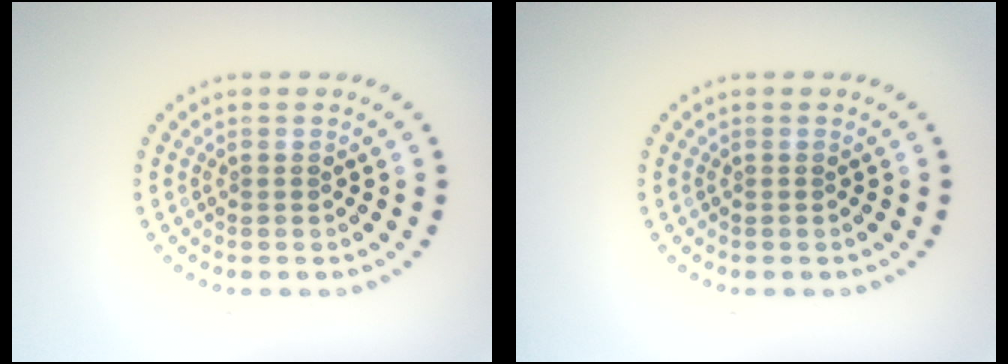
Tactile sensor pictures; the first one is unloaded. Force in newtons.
{"total": 0.0}